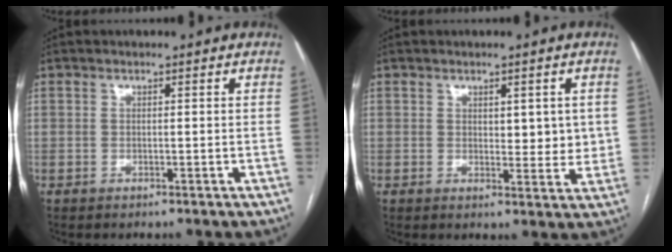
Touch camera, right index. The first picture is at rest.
{"total": 4.8, "force": [1.0, 2.1, 4.2], "torque": [-0.050, -0.005, 0.014]}